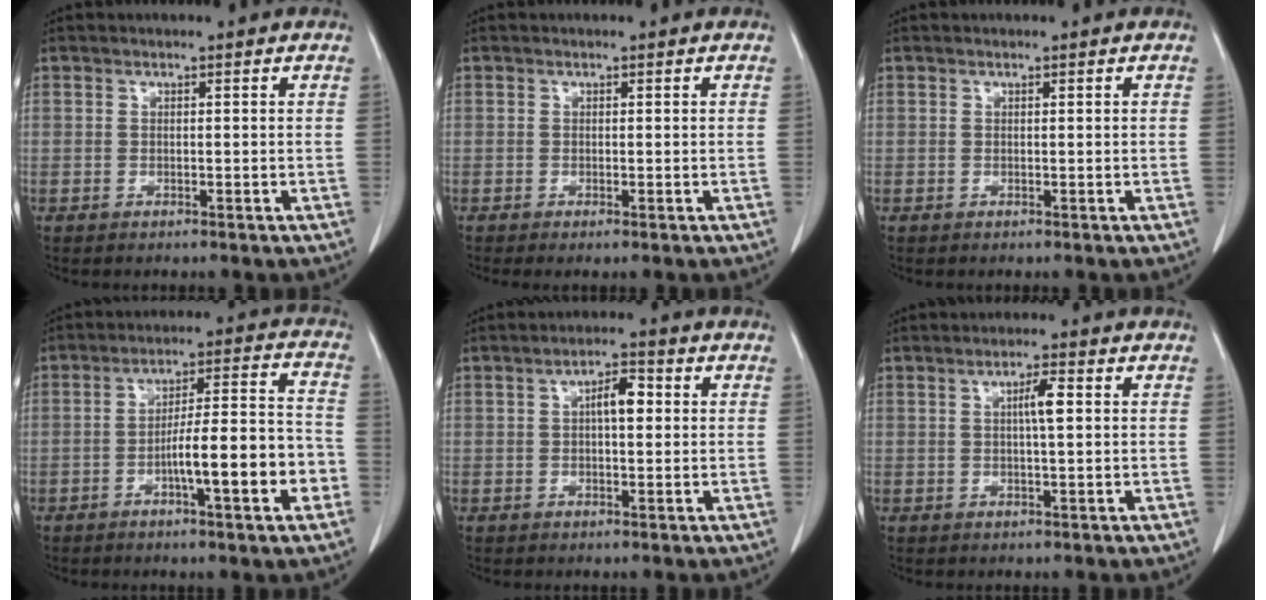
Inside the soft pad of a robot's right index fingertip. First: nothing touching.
{"total": 0.8, "force": [-0.3, 0.0, 0.7], "torque": [-0.014, -0.003, -0.004]}
{"total": 0.0}
{"total": 12.5, "force": [-4.2, 1.3, 11.7], "torque": [-0.177, 0.018, -0.059]}
{"total": 4.2, "force": [0.7, 1.5, 3.9], "torque": [-0.065, 0.012, 0.009]}
{"total": 3.2, "force": [0.6, 0.2, 3.2], "torque": [-0.055, 0.003, 0.009]}